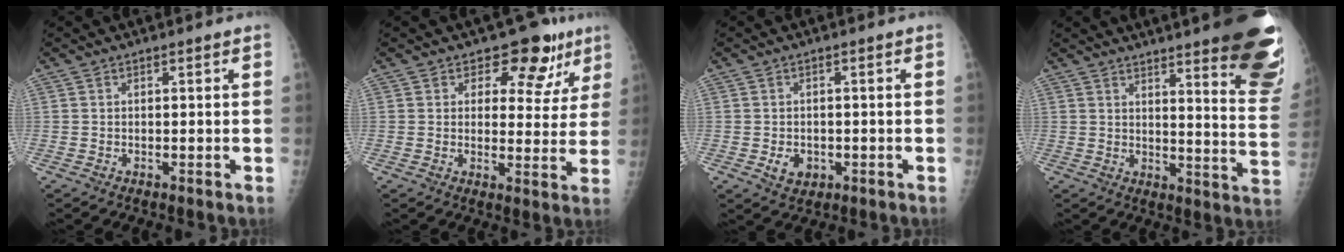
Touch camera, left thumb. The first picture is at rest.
{"total": 9.7, "force": [6.3, 6.3, 4.0], "torque": [0.001, -0.028, 0.070]}
{"total": 3.8, "force": [-1.0, 3.0, 2.1], "torque": [-0.022, 0.002, -0.007]}
{"total": 23.6, "force": [16.5, 3.8, 16.4], "torque": [-0.168, -0.107, 0.196]}